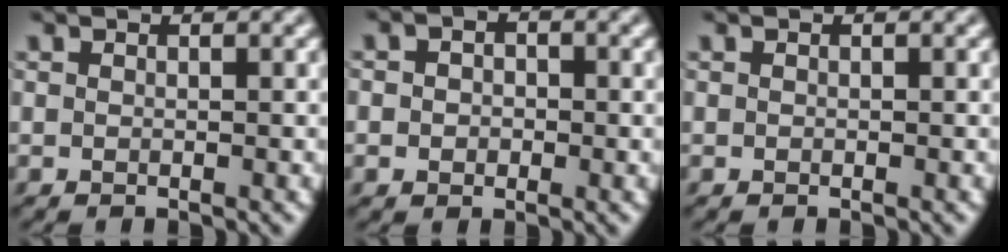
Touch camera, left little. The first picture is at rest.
{"total": 3.0, "force": [0.2, 2.4, 1.8], "torque": [-0.020, 0.013, -0.023]}
{"total": 0.0}